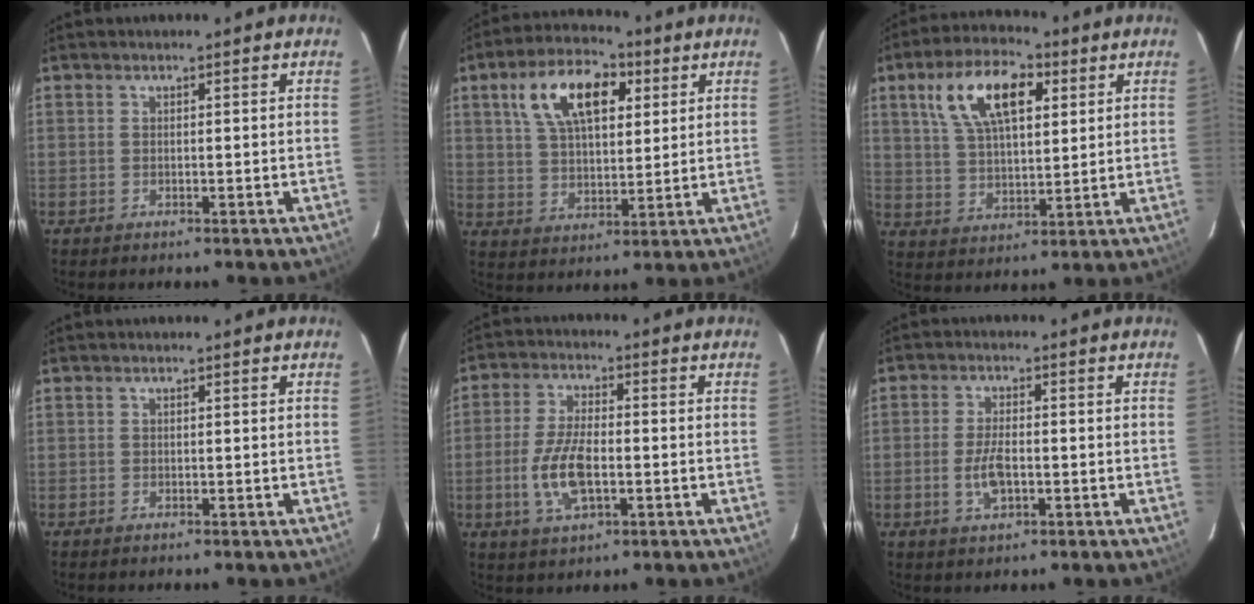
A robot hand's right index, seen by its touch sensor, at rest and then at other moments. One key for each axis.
{"total": 14.2, "fx": 5.9, "fy": 7.2, "fz": 10.7, "tx": -0.194, "ty": 0.031, "tz": 0.103}
{"total": 13.9, "fx": 5.8, "fy": 6.5, "fz": 10.8, "tx": -0.201, "ty": 0.030, "tz": 0.107}
{"total": 0.0}
{"total": 9.5, "fx": -2.3, "fy": 4.1, "fz": 8.2, "tx": -0.174, "ty": -0.001, "tz": -0.042}
{"total": 5.2, "fx": -1.4, "fy": 2.3, "fz": 4.5, "tx": -0.093, "ty": -0.001, "tz": -0.025}